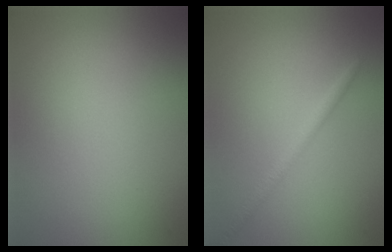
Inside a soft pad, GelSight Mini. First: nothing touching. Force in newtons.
{"total": 1.6, "press": 1.6, "slide": 0.1}